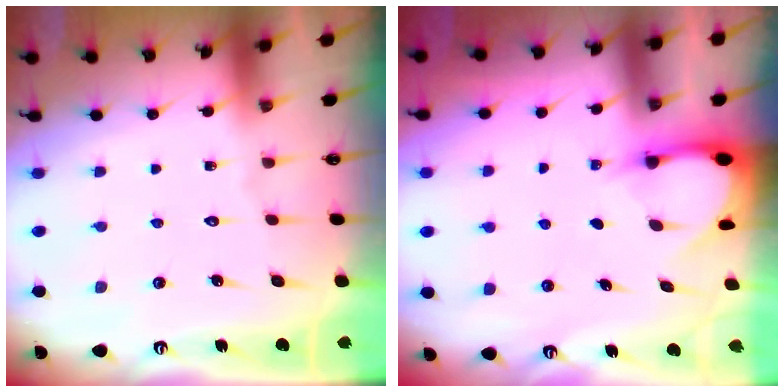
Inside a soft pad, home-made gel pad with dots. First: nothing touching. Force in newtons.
{"total": 2.9, "press": 2.9, "slide": 0.3}